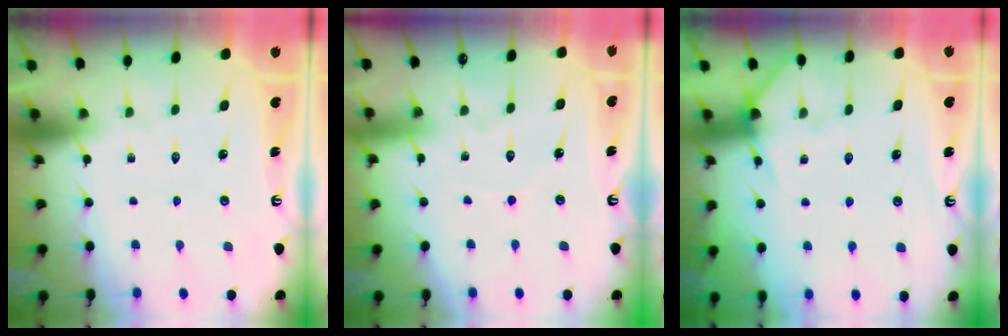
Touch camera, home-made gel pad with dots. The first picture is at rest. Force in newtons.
{"total": 3.3, "press": 3.3, "slide": 0.4}
{"total": 5.6, "press": 5.5, "slide": 0.7}